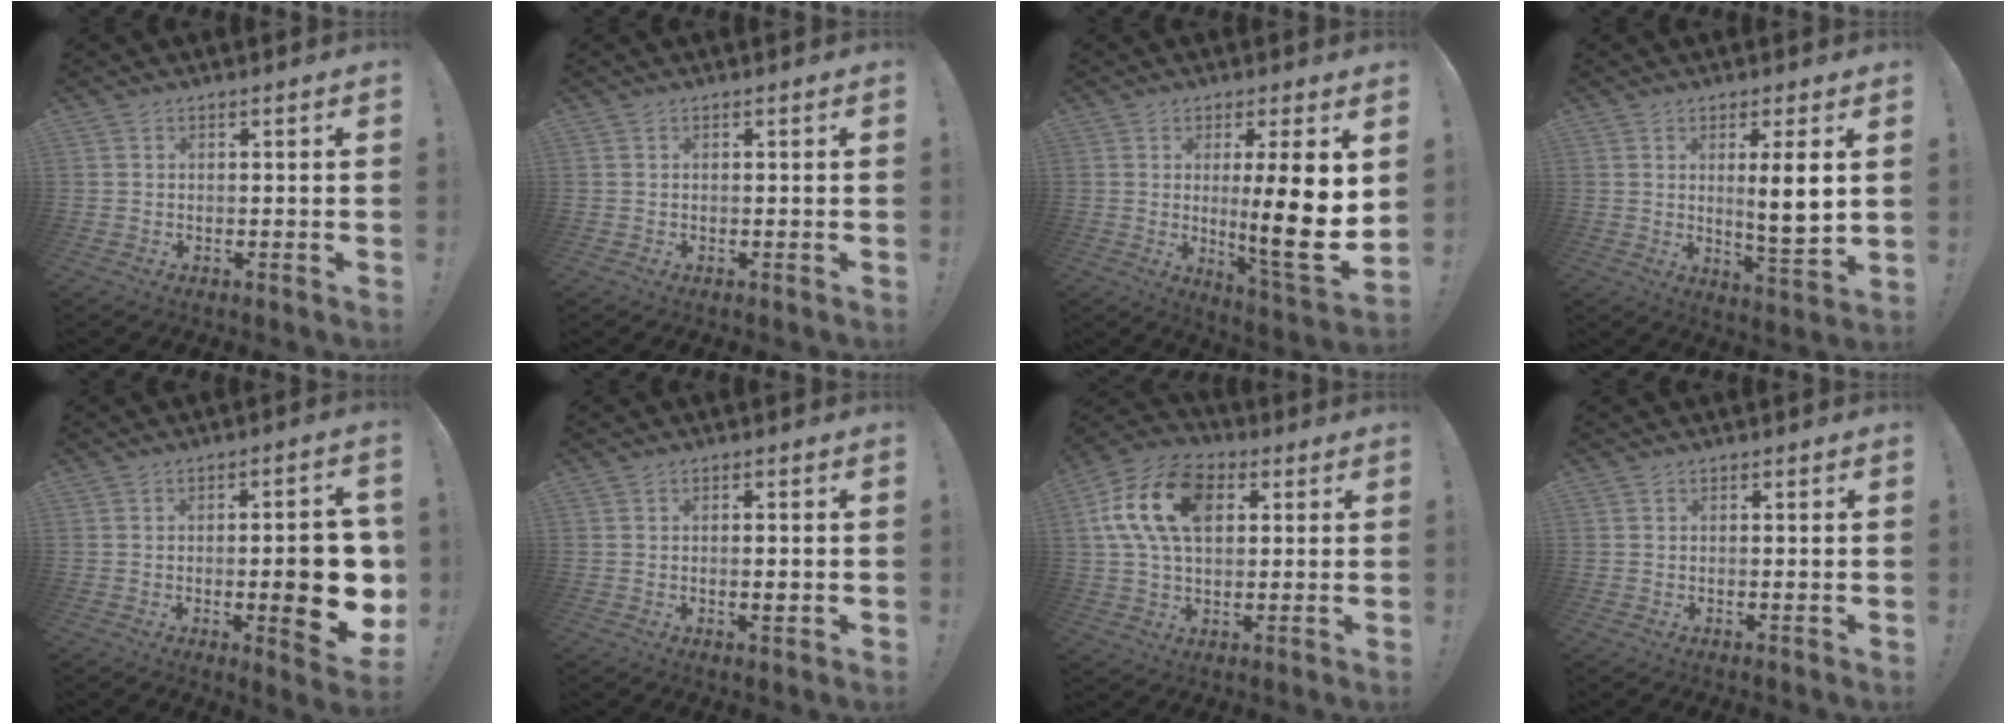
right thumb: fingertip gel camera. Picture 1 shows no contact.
{"total": 0.0}
{"total": 15.7, "force": [0.8, 1.3, 15.6], "torque": [-0.243, -0.028, 0.005]}
{"total": 8.4, "force": [2.0, 0.7, 8.1], "torque": [-0.125, -0.017, 0.028]}
{"total": 13.9, "force": [-1.8, 3.7, 13.2], "torque": [-0.164, -0.003, -0.020]}
{"total": 2.1, "force": [-0.3, 0.4, 2.0], "torque": [-0.025, -0.002, -0.006]}
{"total": 17.8, "force": [4.7, 11.8, 12.4], "torque": [-0.220, 0.004, 0.086]}
{"total": 0.5, "force": [0.1, -0.1, 0.5], "torque": [-0.001, -0.003, -0.001]}